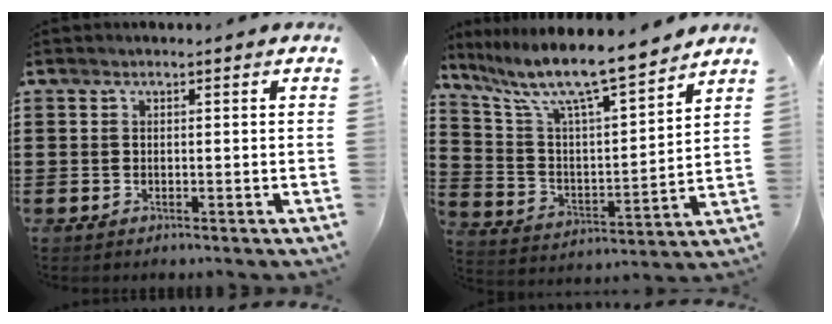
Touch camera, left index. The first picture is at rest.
{"total": 9.4, "force": [7.9, 0.6, 4.9], "torque": [-0.130, -0.058, 0.129]}